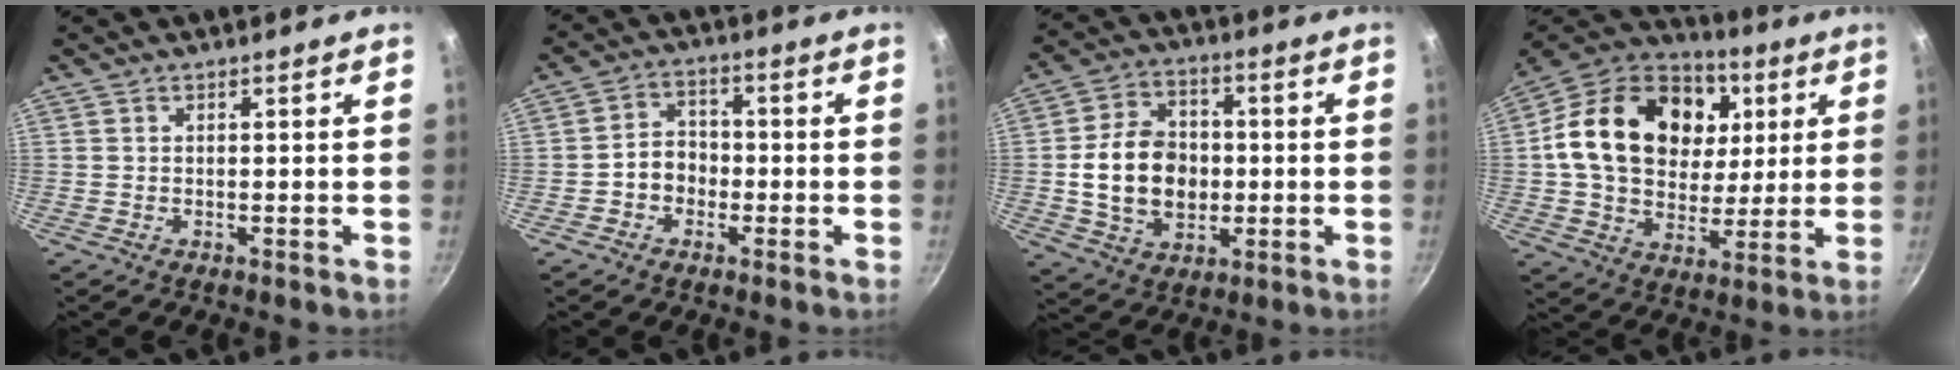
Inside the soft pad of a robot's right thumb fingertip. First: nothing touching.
{"total": 5.3, "force": [-1.6, 4.3, 2.6], "torque": [-0.011, 0.024, -0.032]}
{"total": 14.3, "force": [-0.8, 10.7, 9.3], "torque": [-0.139, 0.016, -0.011]}
{"total": 25.5, "force": [5.9, 18.8, 16.3], "torque": [-0.265, 0.007, 0.096]}